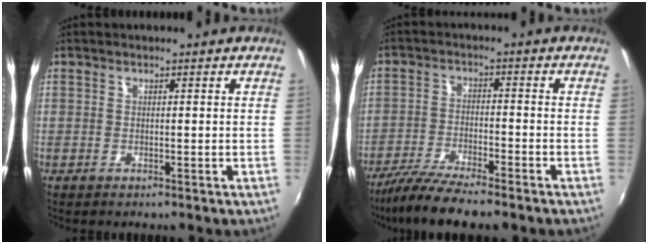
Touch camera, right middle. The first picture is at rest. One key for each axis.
{"total": 9.7, "fx": -8.3, "fy": 0.7, "fz": 5.1, "tx": -0.116, "ty": -0.028, "tz": -0.147}